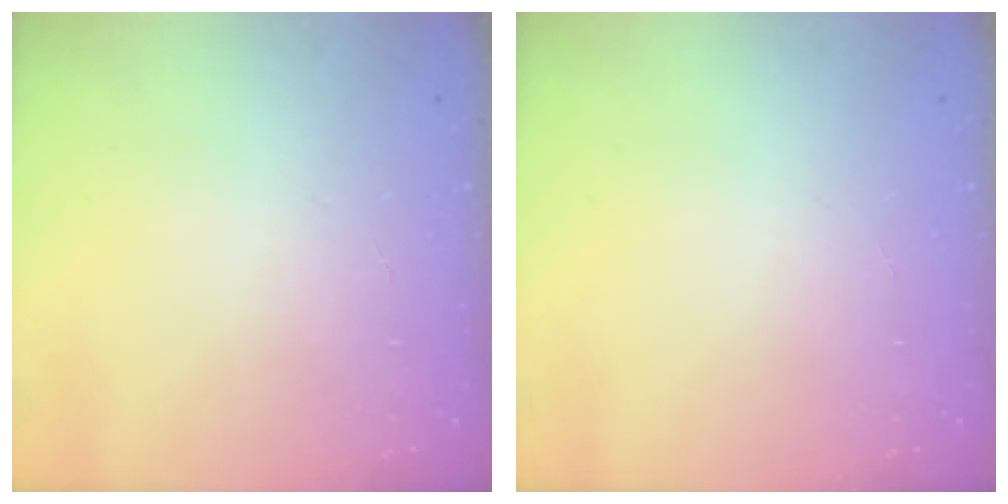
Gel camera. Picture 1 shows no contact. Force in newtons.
{"total": 0.0}